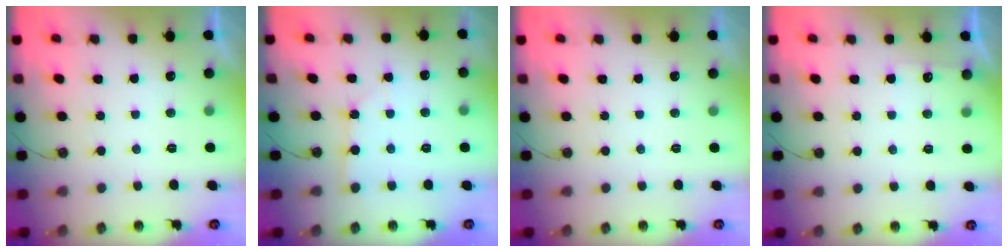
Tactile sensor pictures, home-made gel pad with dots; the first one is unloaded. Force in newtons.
{"total": 2.1, "press": 2.1, "slide": 0.2}
{"total": 0.0}
{"total": 4.0, "press": 4.0, "slide": 0.6}